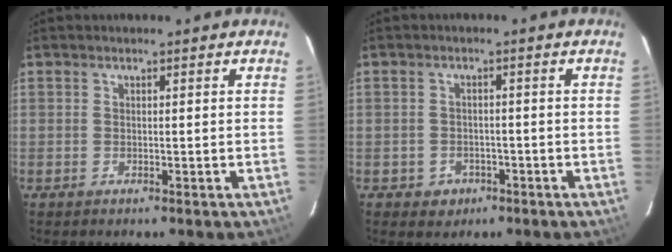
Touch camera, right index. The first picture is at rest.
{"total": 3.8, "force": [-1.8, 3.3, 0.7], "torque": [-0.027, 0.007, -0.019]}